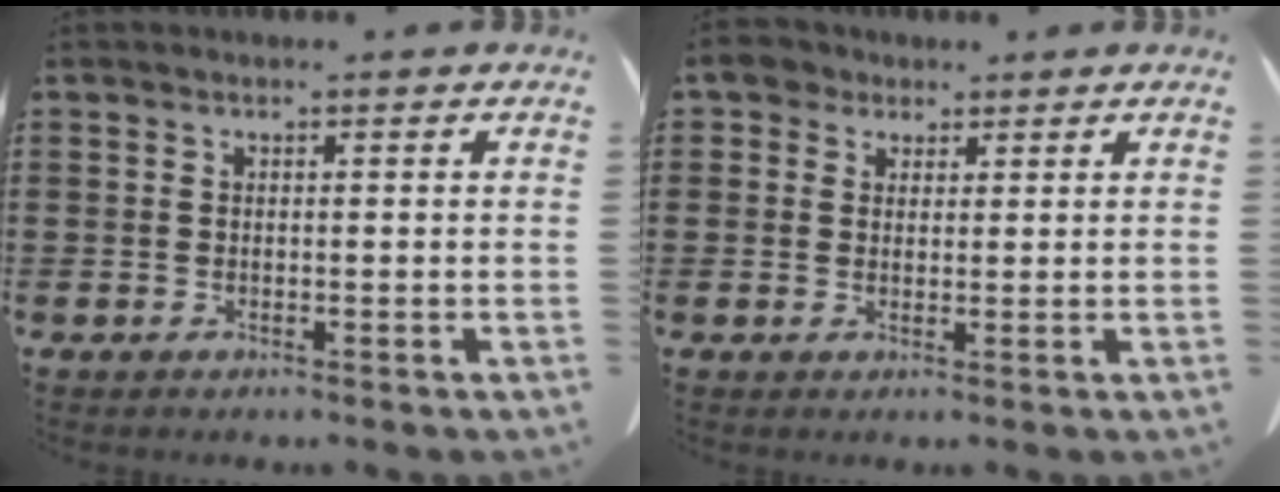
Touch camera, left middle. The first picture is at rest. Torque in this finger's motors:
{"motor_torque": [0.12, 0.15, 0.01, 0.02]}